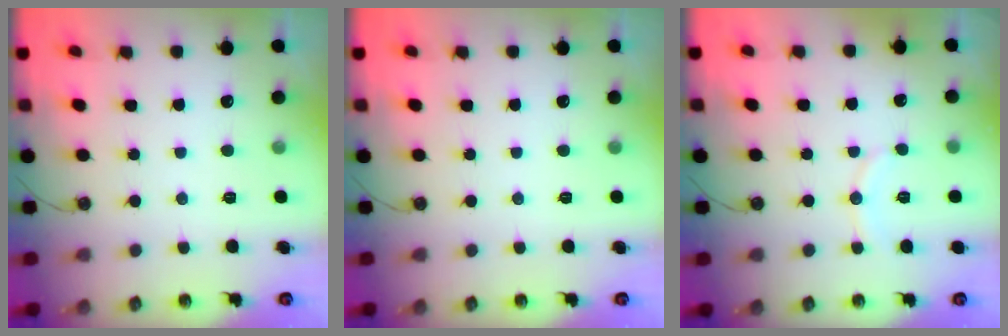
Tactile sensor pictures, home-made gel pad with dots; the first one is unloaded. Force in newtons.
{"total": 0.0}
{"total": 7.1, "press": 7.1, "slide": 0.0}